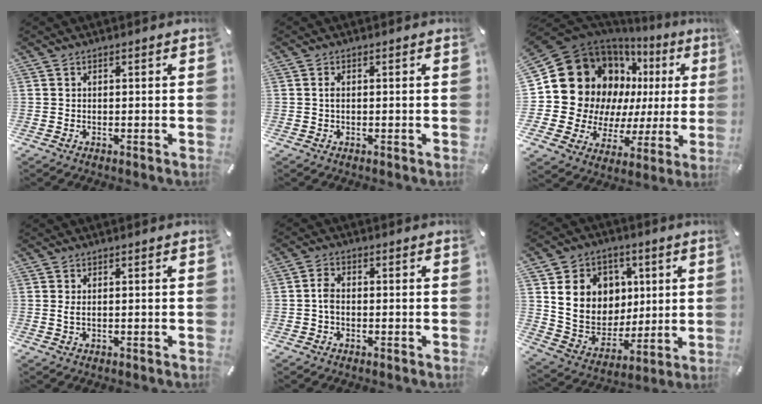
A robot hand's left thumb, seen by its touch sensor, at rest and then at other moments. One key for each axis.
{"total": 1.1, "fx": 0.0, "fy": 0.4, "fz": 1.0, "tx": -0.019, "ty": 0.002, "tz": -0.001}
{"total": 22.9, "fx": 7.0, "fy": 17.9, "fz": 12.5, "tx": -0.218, "ty": -0.053, "tz": 0.159}
{"total": 1.5, "fx": 0.2, "fy": 0.4, "fz": 1.4, "tx": -0.028, "ty": -0.001, "tz": 0.004}
{"total": 3.0, "fx": -0.4, "fy": 1.8, "fz": 2.3, "tx": -0.043, "ty": 0.005, "tz": -0.006}
{"total": 14.0, "fx": 4.0, "fy": 12.7, "fz": 4.4, "tx": -0.073, "ty": -0.019, "tz": 0.089}